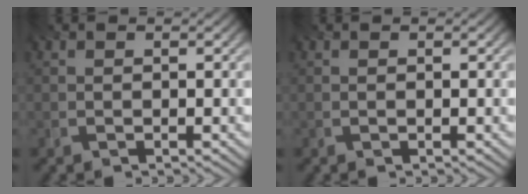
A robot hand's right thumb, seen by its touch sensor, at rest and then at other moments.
{"total": 0.0}